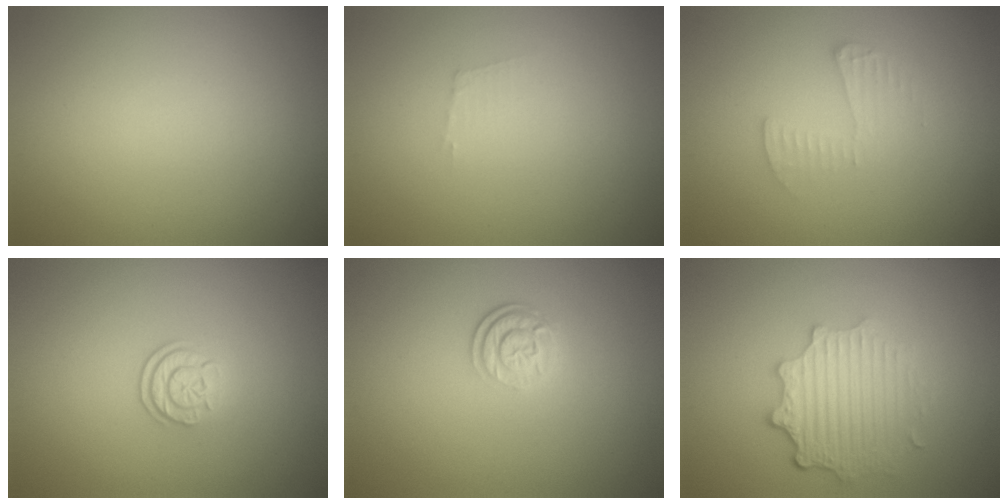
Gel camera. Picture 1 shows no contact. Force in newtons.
{"total": 0.7, "press": 0.7, "slide": 0.1}
{"total": 1.6, "press": 1.6, "slide": 0.1}
{"total": 2.2, "press": 1.8, "slide": 1.3}
{"total": 2.6, "press": 2.0, "slide": 1.6}
{"total": 4.5, "press": 3.5, "slide": 2.8}